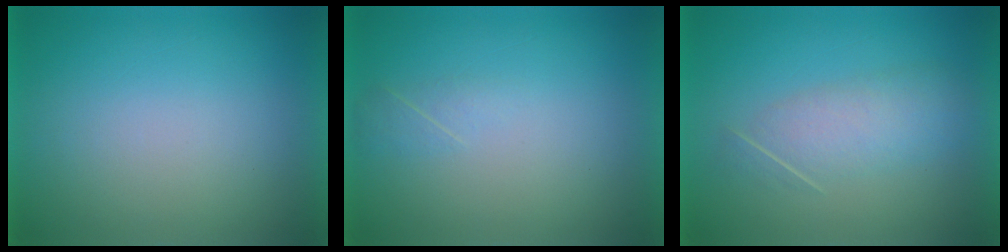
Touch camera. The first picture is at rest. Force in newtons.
{"total": 1.6}
{"total": 3.3}